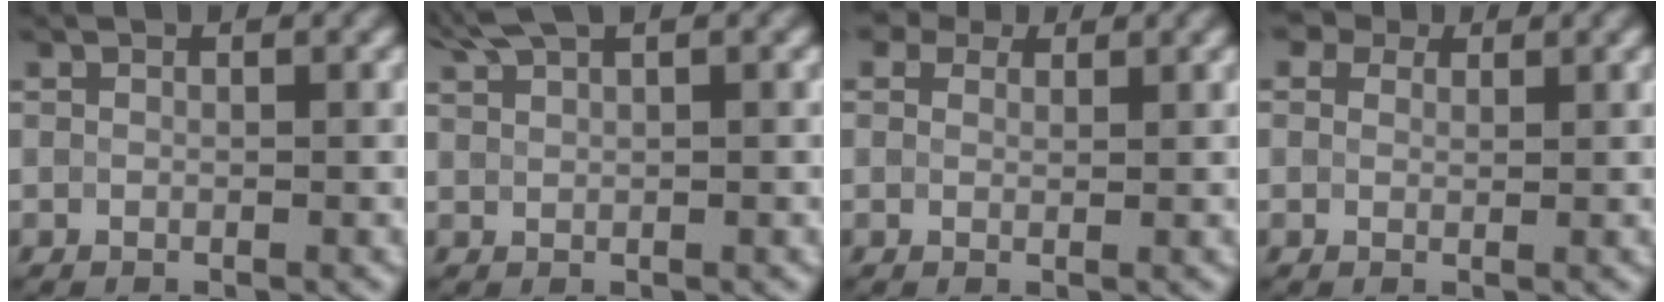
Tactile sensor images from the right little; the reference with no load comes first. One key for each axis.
{"total": 2.8, "fx": 2.4, "fy": 0.2, "fz": 1.4, "tx": -0.032, "ty": 0.019, "tz": 0.051}
{"total": 3.1, "fx": 2.0, "fy": 2.0, "fz": 1.4, "tx": -0.031, "ty": 0.019, "tz": 0.004}
{"total": 3.4, "fx": 2.1, "fy": 2.2, "fz": 1.5, "tx": -0.029, "ty": 0.021, "tz": 0.004}